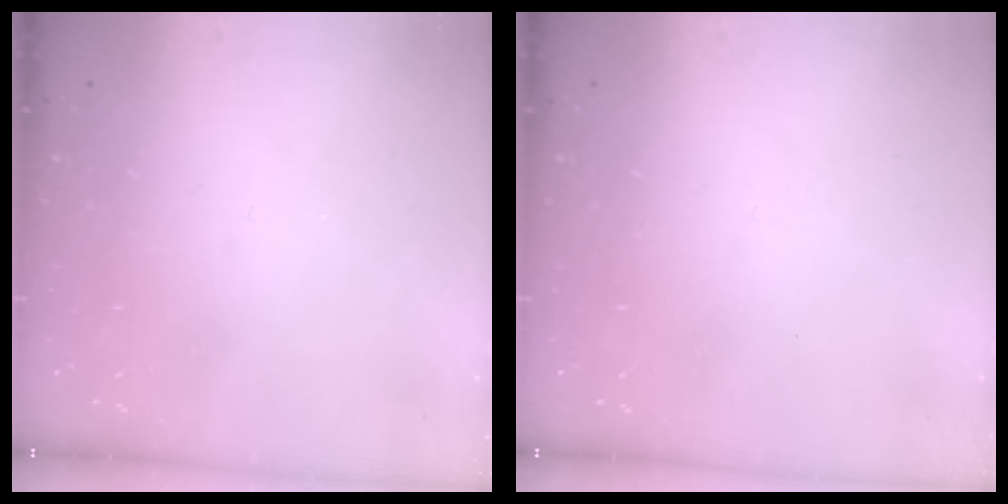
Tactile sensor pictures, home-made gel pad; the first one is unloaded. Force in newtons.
{"total": 0.0}